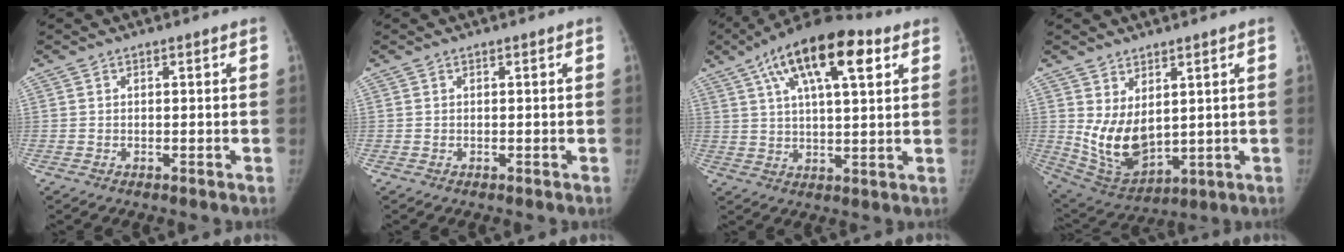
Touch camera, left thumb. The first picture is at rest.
{"total": 0.0}
{"total": 17.8, "force": [8.3, 6.5, 14.4], "torque": [-0.227, -0.003, 0.133]}
{"total": 10.8, "force": [2.1, 6.4, 8.5], "torque": [-0.135, -0.028, 0.066]}